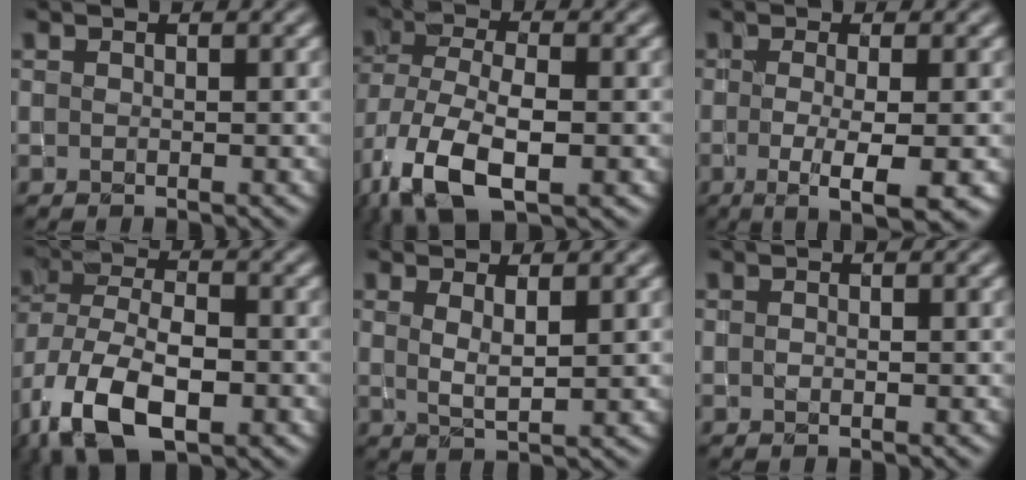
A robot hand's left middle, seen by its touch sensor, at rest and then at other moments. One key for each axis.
{"total": 10.1, "fx": -4.5, "fy": 4.7, "fz": 7.8, "tx": -0.170, "ty": -0.017, "tz": -0.085}
{"total": 5.2, "fx": -1.3, "fy": 1.2, "fz": 4.9, "tx": -0.080, "ty": -0.014, "tz": -0.022}
{"total": 12.3, "fx": -5.9, "fy": 6.4, "fz": 8.7, "tx": -0.175, "ty": -0.023, "tz": -0.102}
{"total": 2.1, "fx": 1.0, "fy": 0.5, "fz": 1.8, "tx": -0.034, "ty": -0.008, "tz": 0.020}
{"total": 0.0}